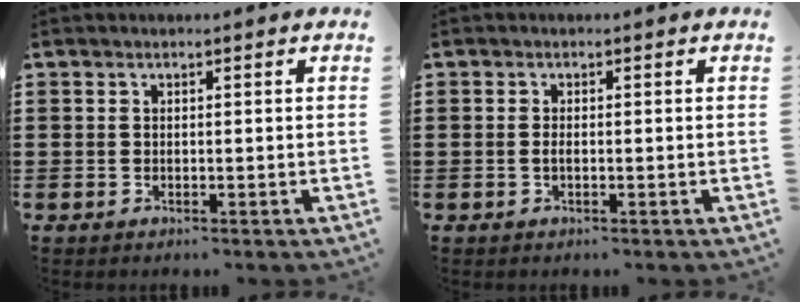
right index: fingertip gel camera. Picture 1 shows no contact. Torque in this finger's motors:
{"motor_torque": [2.14, 0.00, 0.05, 0.04]}